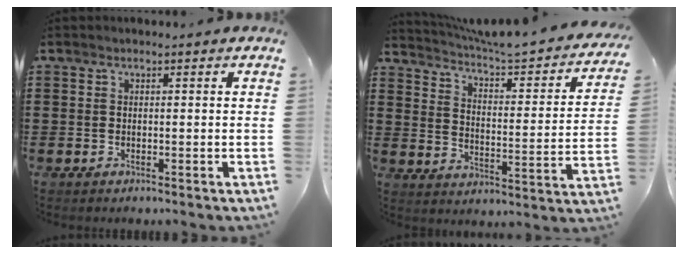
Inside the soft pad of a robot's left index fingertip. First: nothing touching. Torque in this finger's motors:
{"motor_torque": [2.14, 0.00, 0.49, 0.12]}